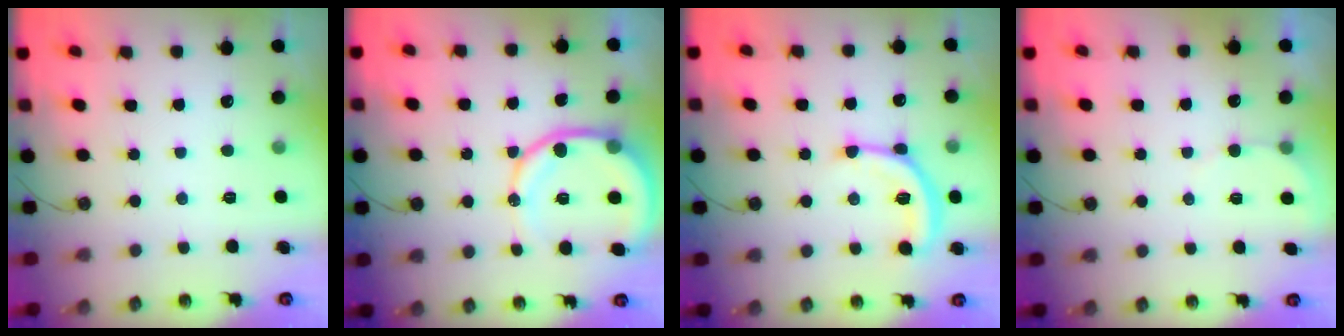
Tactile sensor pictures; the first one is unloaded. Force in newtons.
{"total": 13.1, "press": 13.0, "slide": 1.5}
{"total": 13.0, "press": 13.0, "slide": 0.5}
{"total": 3.2, "press": 2.9, "slide": 1.4}